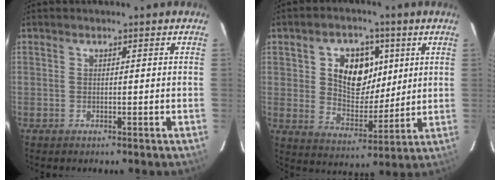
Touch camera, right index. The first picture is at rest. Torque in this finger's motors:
{"motor_torque": [1.08, 0.55, 0.33, 0.08]}